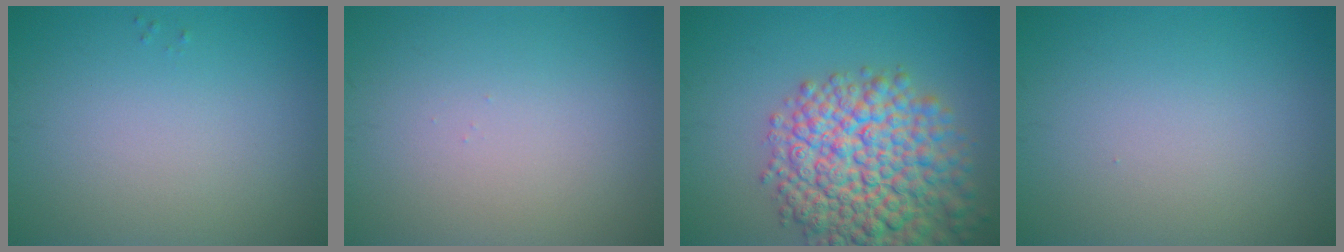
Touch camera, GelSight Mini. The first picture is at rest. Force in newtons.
{"total": 0.0}
{"total": 11.0, "press": 11.0, "slide": 0.5}
{"total": 0.0}